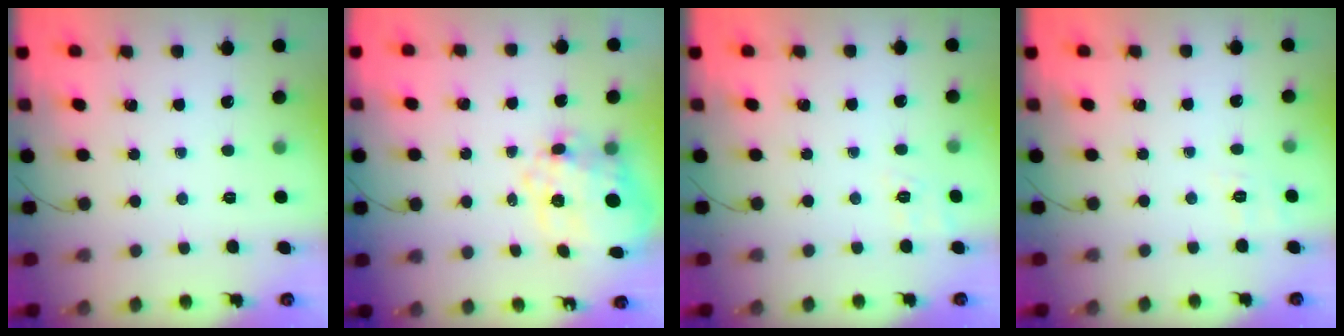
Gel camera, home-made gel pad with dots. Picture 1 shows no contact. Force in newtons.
{"total": 13.3, "press": 13.0, "slide": 2.6}
{"total": 2.8, "press": 2.0, "slide": 2.0}
{"total": 3.2, "press": 2.5, "slide": 2.0}